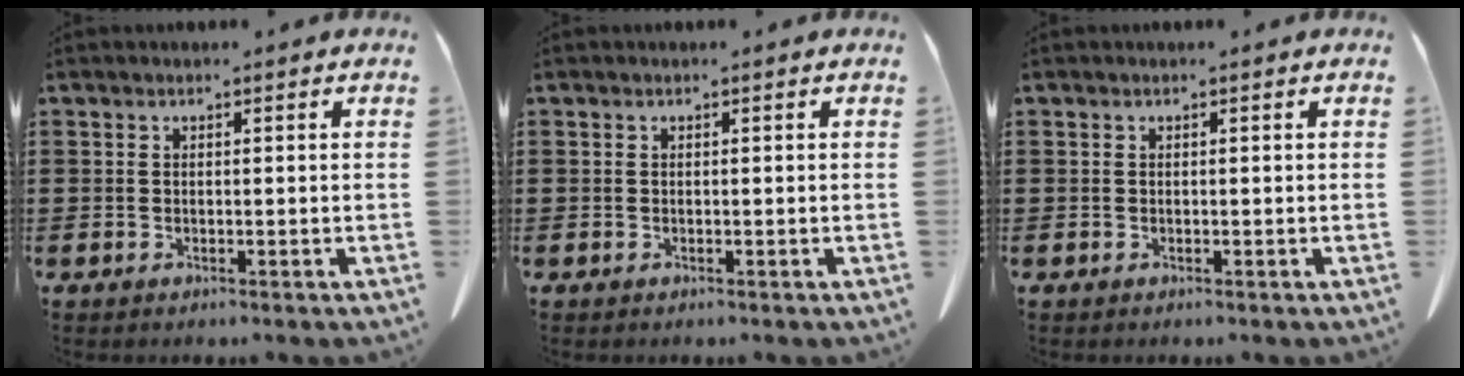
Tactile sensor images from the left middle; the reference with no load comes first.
{"total": 0.0}
{"total": 0.0}